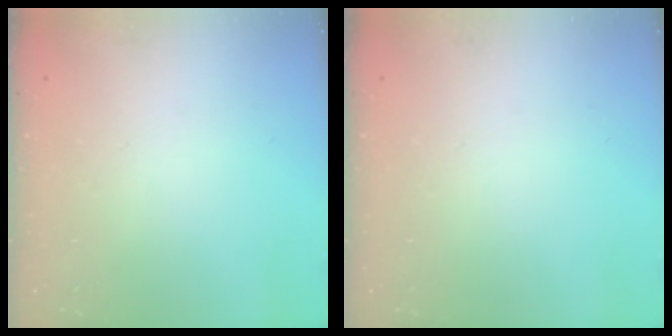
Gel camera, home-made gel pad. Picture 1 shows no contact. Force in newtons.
{"total": 0.0}